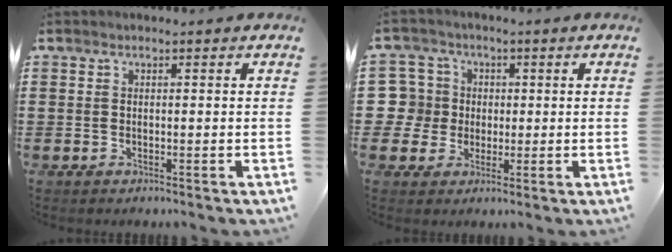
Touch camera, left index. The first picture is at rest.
{"total": 6.3, "force": [0.0, 6.3, 0.7], "torque": [-0.057, 0.010, -0.002]}